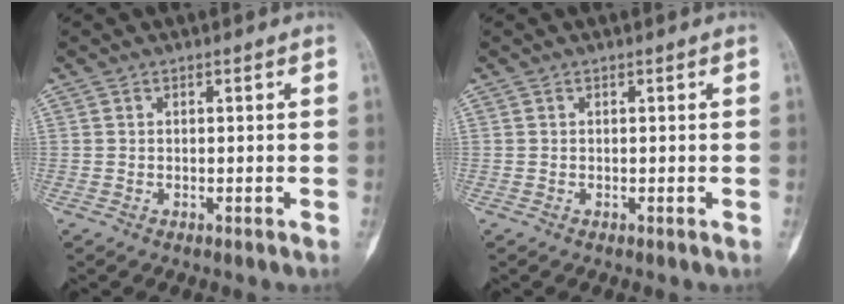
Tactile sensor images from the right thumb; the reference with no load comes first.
{"total": 0.0}